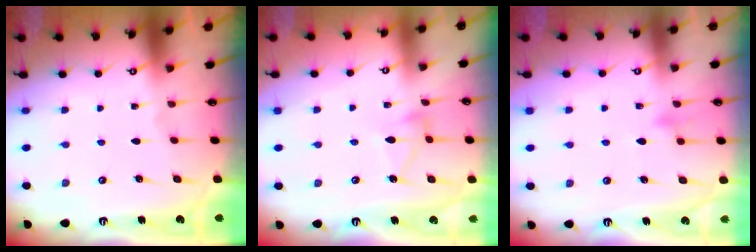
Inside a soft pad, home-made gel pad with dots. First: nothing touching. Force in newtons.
{"total": 5.3, "press": 5.2, "slide": 0.4}
{"total": 9.1, "press": 9.0, "slide": 0.6}